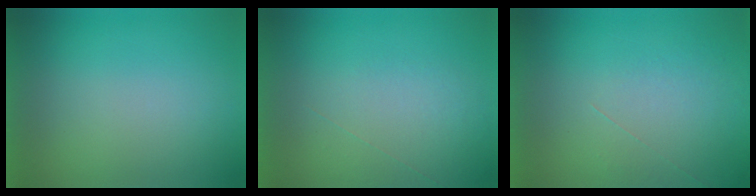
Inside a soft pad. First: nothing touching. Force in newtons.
{"total": 1.0}
{"total": 1.2}